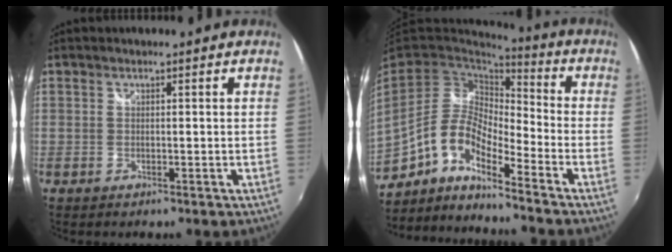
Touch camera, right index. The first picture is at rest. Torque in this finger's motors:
{"motor_torque": [0.34, -0.69, 0.57, 0.12]}